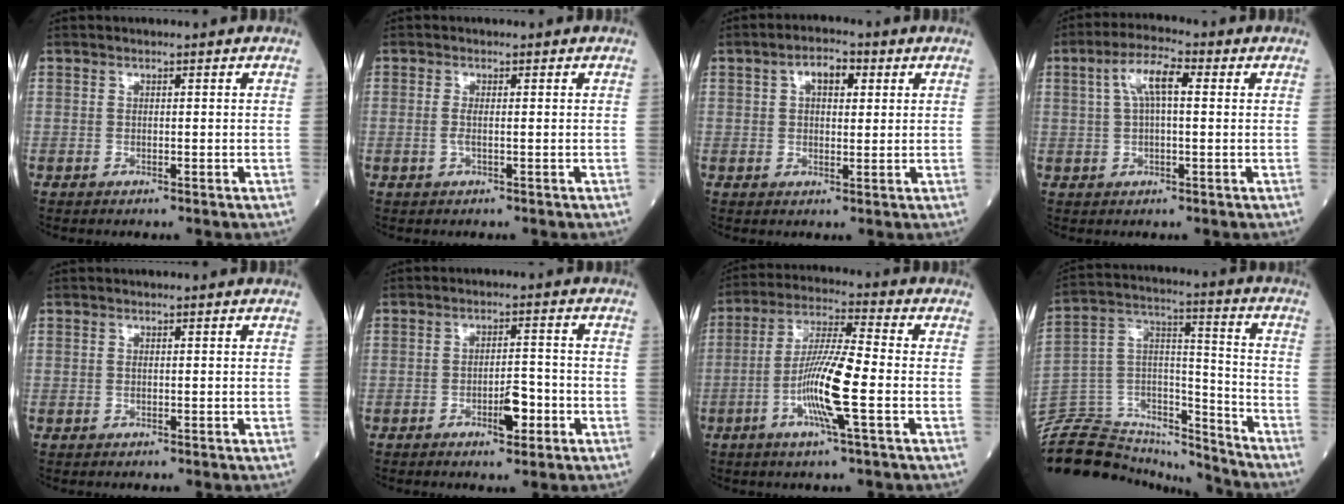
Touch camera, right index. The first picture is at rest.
{"total": 1.3, "force": [-0.1, 0.3, 1.3], "torque": [-0.031, -0.002, -0.003]}
{"total": 4.6, "force": [1.7, 2.3, 3.6], "torque": [-0.056, 0.016, 0.026]}
{"total": 6.2, "force": [1.7, 1.7, 5.7], "torque": [-0.112, 0.026, 0.030]}
{"total": 0.0}
{"total": 4.5, "force": [-2.0, 1.3, 3.8], "torque": [-0.060, 0.003, -0.030]}
{"total": 11.1, "force": [-3.0, 0.0, 10.7], "torque": [-0.206, -0.005, -0.064]}
{"total": 21.4, "force": [-20.6, 4.0, 4.2], "torque": [-0.092, 0.054, -0.337]}